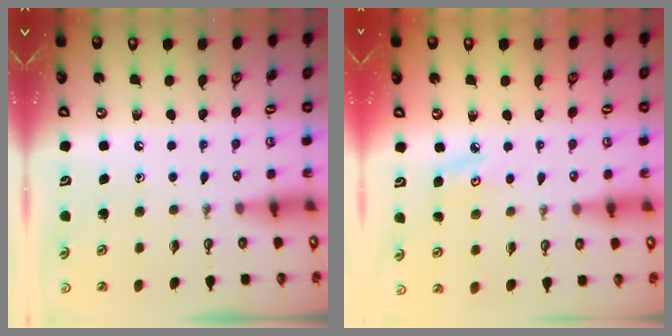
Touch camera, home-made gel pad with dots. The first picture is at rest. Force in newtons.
{"total": 3.7, "press": 3.6, "slide": 0.4}